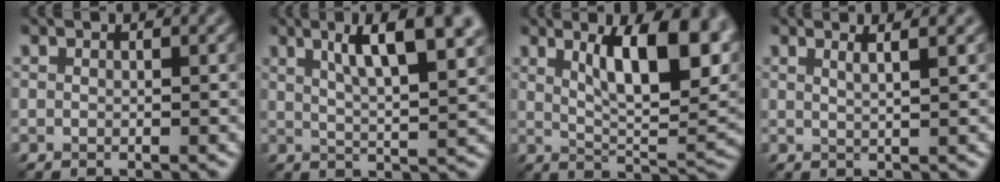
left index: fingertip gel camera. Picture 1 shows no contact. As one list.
[{"total": 8.5, "force": [4.0, 2.3, 7.1], "torque": [-0.093, 0.013, 0.063]}, {"total": 10.3, "force": [3.9, 3.2, 8.9], "torque": [-0.129, 0.000, 0.066]}, {"total": 2.0, "force": [1.2, 0.6, 1.6], "torque": [-0.015, 0.007, 0.004]}]